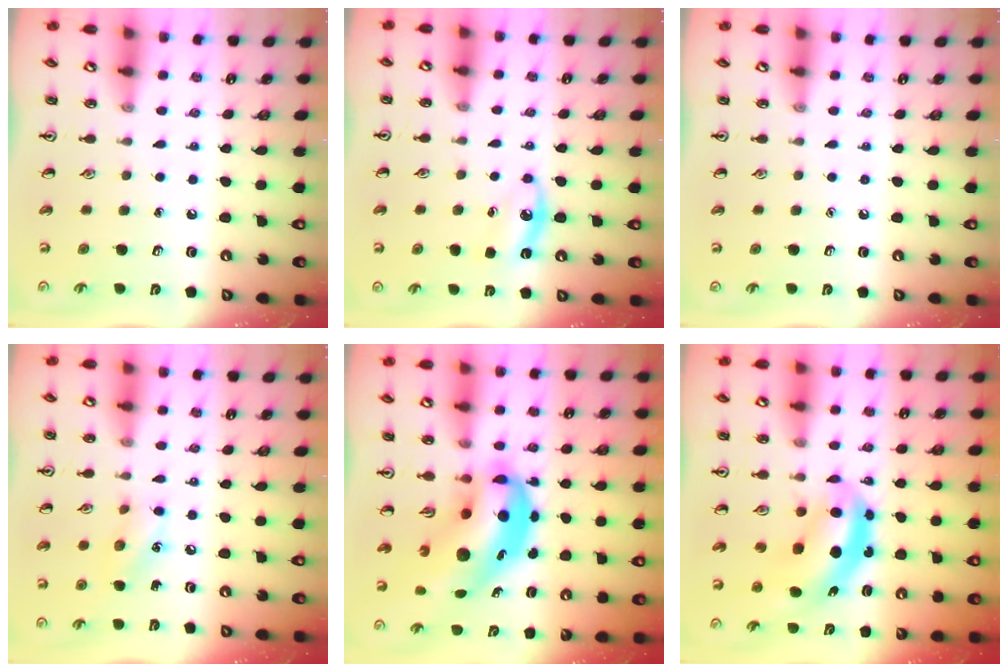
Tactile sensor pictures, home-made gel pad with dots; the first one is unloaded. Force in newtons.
{"total": 6.0, "press": 5.6, "slide": 2.0}
{"total": 0.0}
{"total": 7.3, "press": 7.2, "slide": 1.3}
{"total": 11.4, "press": 10.9, "slide": 3.2}
{"total": 6.4, "press": 6.2, "slide": 1.8}